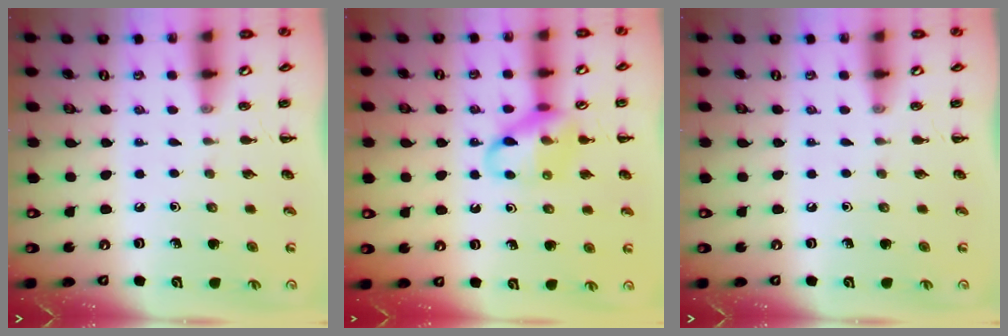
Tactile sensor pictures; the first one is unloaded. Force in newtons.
{"total": 13.2, "press": 13.2, "slide": 1.4}
{"total": 0.0}